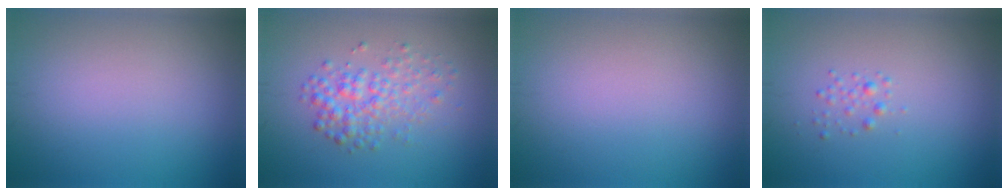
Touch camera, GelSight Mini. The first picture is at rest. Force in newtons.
{"total": 3.2, "press": 3.2, "slide": 0.1}
{"total": 0.0}
{"total": 0.9, "press": 0.9, "slide": 0.0}